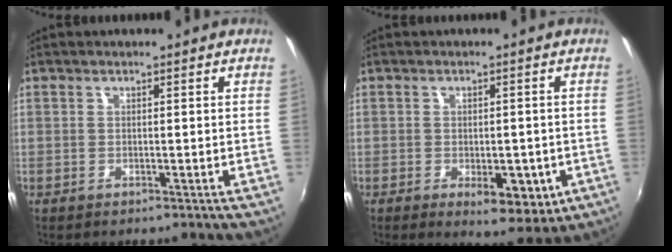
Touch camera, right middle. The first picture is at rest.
{"total": 7.8, "force": [-2.9, 4.0, 6.0], "torque": [-0.086, -0.015, -0.031]}